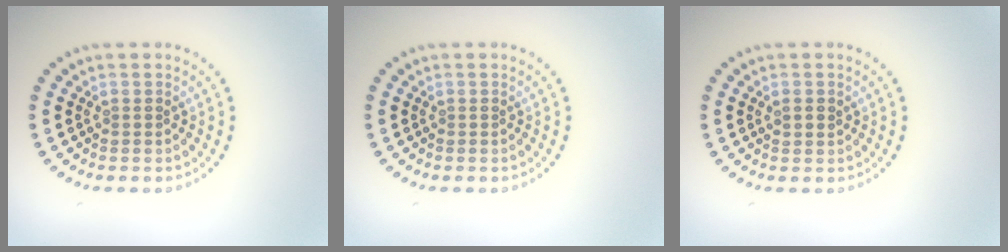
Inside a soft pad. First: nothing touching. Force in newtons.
{"total": 0.0}
{"total": 1.1, "press": 1.0, "slide": 0.4}